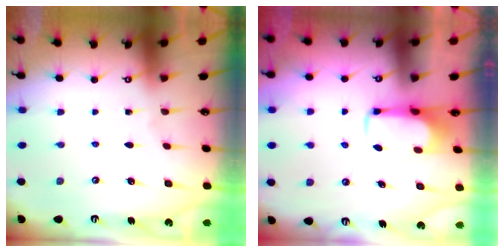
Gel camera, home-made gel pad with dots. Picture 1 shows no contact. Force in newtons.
{"total": 2.1, "press": 2.1, "slide": 0.4}